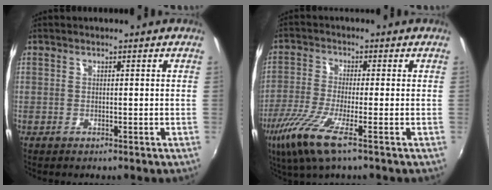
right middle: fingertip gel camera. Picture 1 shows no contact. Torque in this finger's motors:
{"motor_torque": [1.33, -0.81, 0.63, 0.19]}